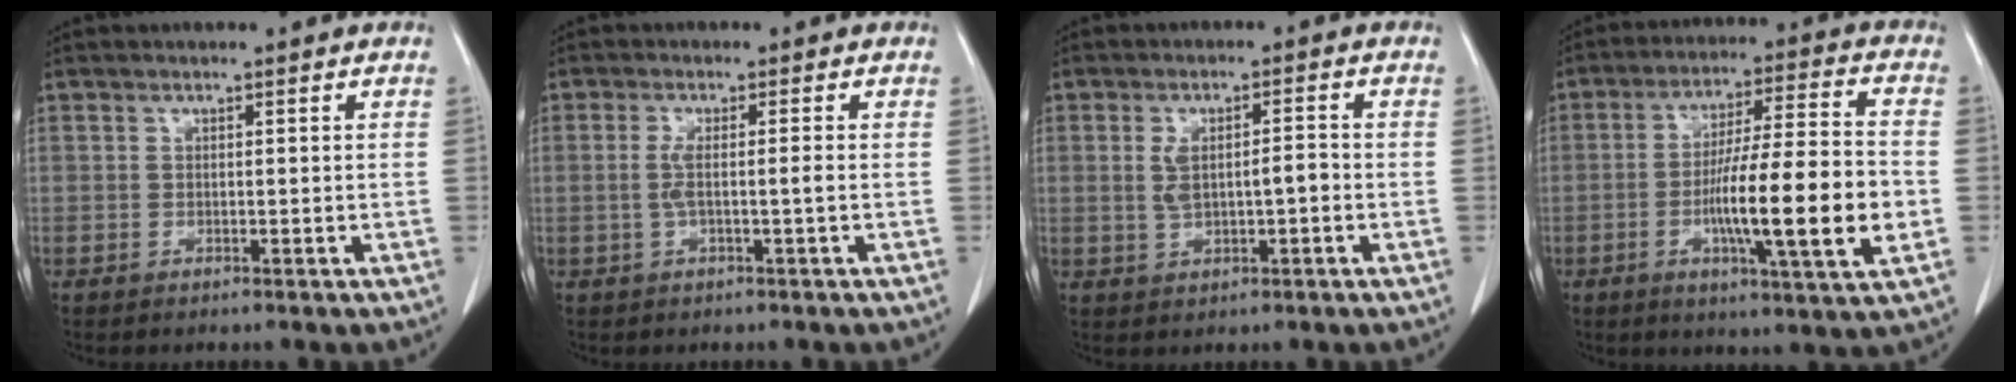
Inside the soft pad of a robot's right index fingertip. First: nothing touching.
{"total": 2.8, "force": [-0.6, -0.1, 2.7], "torque": [-0.057, 0.002, -0.010]}
{"total": 5.0, "force": [-0.4, 1.7, 4.6], "torque": [-0.093, 0.013, 0.000]}
{"total": 16.4, "force": [-3.7, 0.8, 15.9], "torque": [-0.267, -0.007, -0.062]}